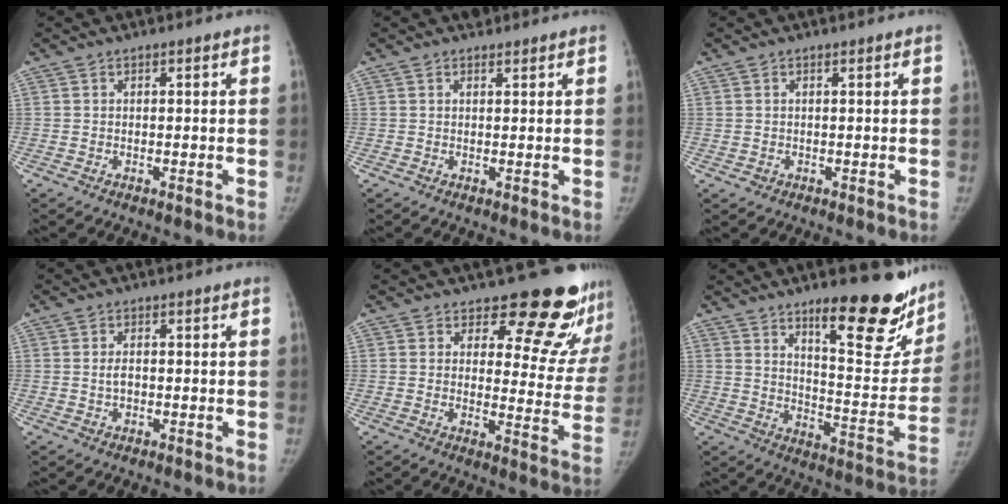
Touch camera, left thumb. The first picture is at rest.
{"total": 1.2, "force": [1.0, 0.7, 0.2], "torque": [0.002, -0.005, 0.012]}
{"total": 0.9, "force": [0.1, 0.8, 0.5], "torque": [-0.008, -0.001, 0.005]}
{"total": 1.9, "force": [-0.3, 1.1, 1.4], "torque": [-0.023, 0.003, -0.004]}
{"total": 15.4, "force": [13.5, 5.6, 4.7], "torque": [0.007, -0.127, 0.144]}
{"total": 20.7, "force": [13.9, 6.3, 14.0], "torque": [-0.130, -0.104, 0.200]}